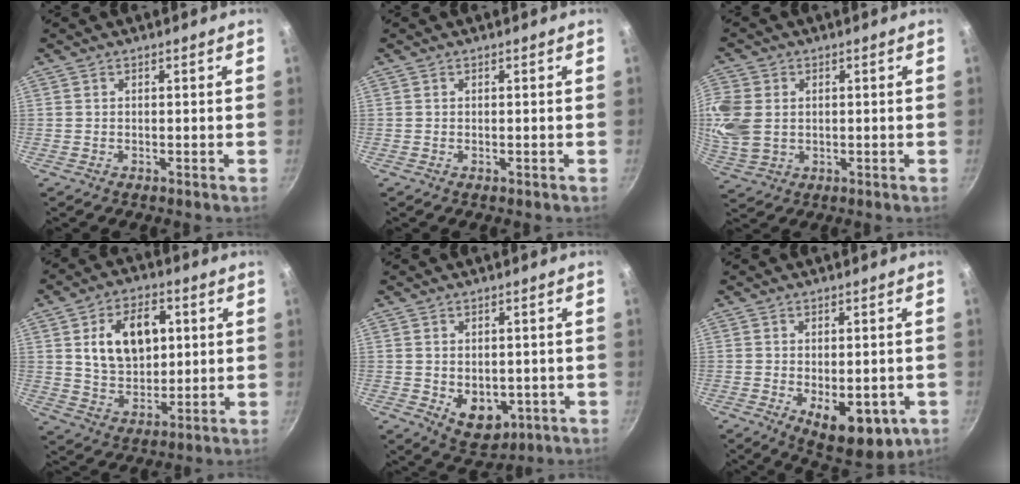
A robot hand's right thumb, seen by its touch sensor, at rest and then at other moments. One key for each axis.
{"total": 0.0}
{"total": 10.1, "fx": 1.1, "fy": 7.8, "fz": 6.3, "tx": -0.136, "ty": -0.006, "tz": 0.022}
{"total": 13.7, "fx": 3.1, "fy": 9.2, "fz": 9.6, "tx": -0.127, "ty": -0.007, "tz": 0.055}
{"total": 7.9, "fx": -1.4, "fy": 5.6, "fz": 5.5, "tx": -0.053, "ty": -0.007, "tz": -0.002}
{"total": 12.5, "fx": -3.8, "fy": 6.2, "fz": 10.2, "tx": -0.104, "ty": -0.009, "tz": -0.035}